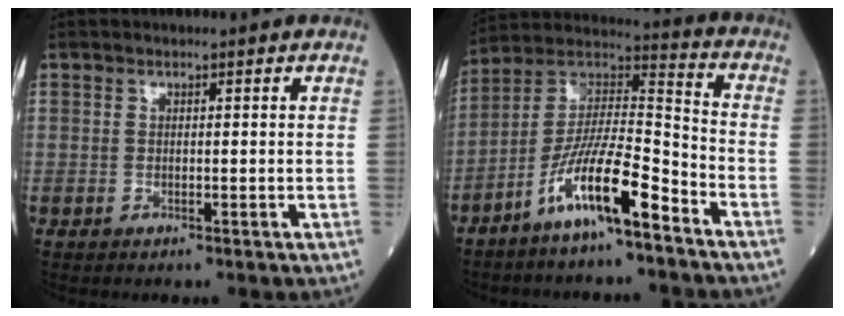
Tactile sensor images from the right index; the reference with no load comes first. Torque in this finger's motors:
{"motor_torque": [1.26, -0.88, 0.87, 0.21]}